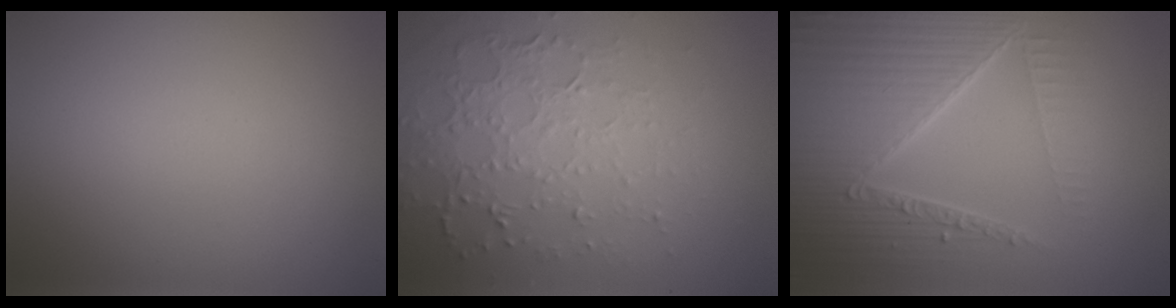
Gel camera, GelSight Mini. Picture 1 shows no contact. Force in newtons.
{"total": 4.9, "press": 3.4, "slide": 3.5}
{"total": 7.0, "press": 5.4, "slide": 4.4}